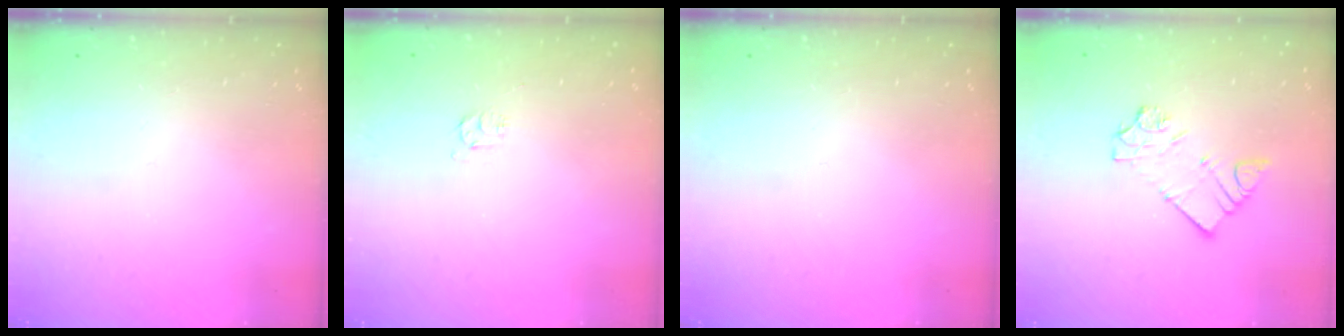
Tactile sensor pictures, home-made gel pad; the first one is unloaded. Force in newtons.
{"total": 4.0, "press": 3.9, "slide": 0.4}
{"total": 0.0}
{"total": 6.3, "press": 6.3, "slide": 0.2}